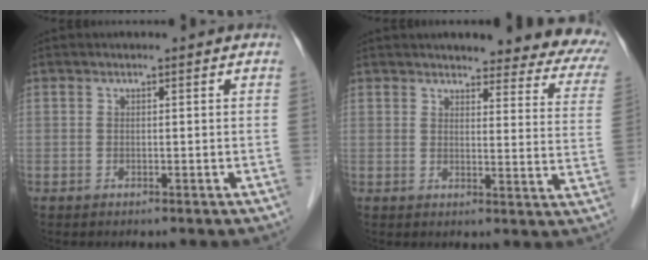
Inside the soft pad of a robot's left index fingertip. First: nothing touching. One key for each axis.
{"total": 16.7, "fx": 14.8, "fy": 3.6, "fz": 6.9, "tx": -0.046, "ty": -0.042, "tz": 0.140}